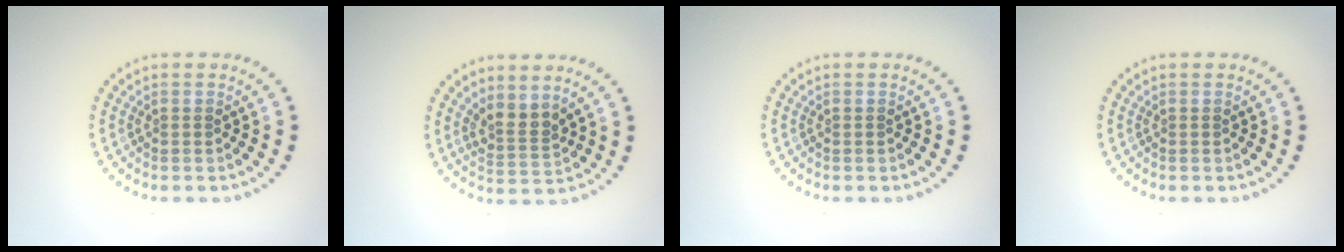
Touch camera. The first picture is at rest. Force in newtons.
{"total": 2.4, "press": 1.8, "slide": 1.6}
{"total": 0.0}
{"total": 0.0}